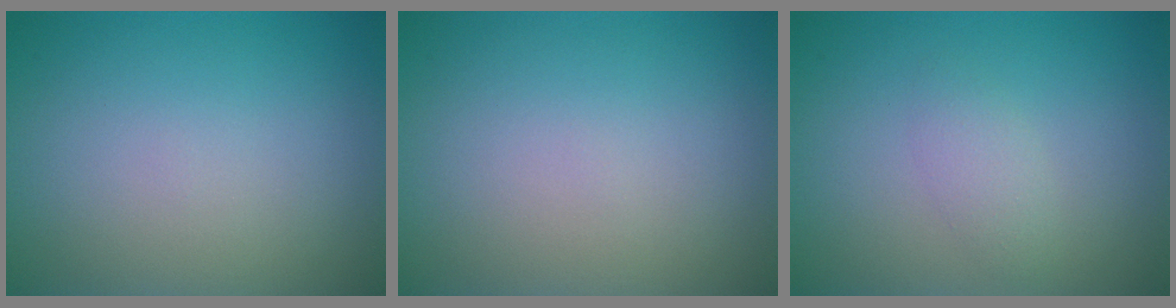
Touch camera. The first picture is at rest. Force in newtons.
{"total": 0.0}
{"total": 1.5, "press": 1.5, "slide": 0.1}